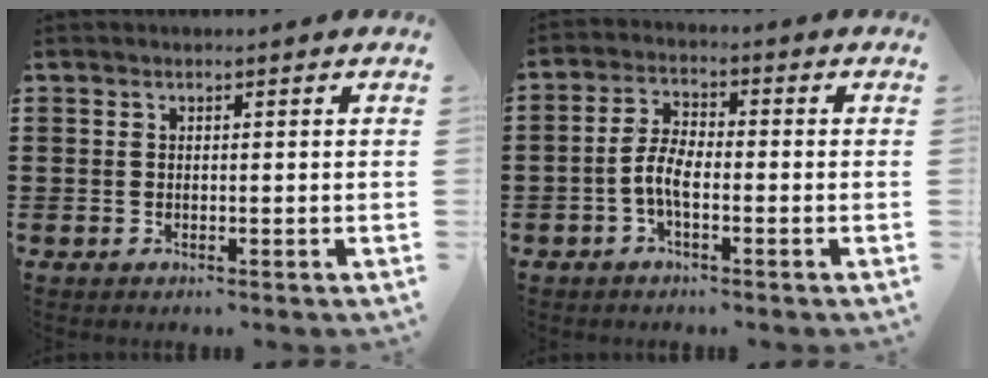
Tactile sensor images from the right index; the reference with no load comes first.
{"total": 4.7, "force": [-1.6, 1.9, 4.0], "torque": [-0.097, -0.002, -0.037]}